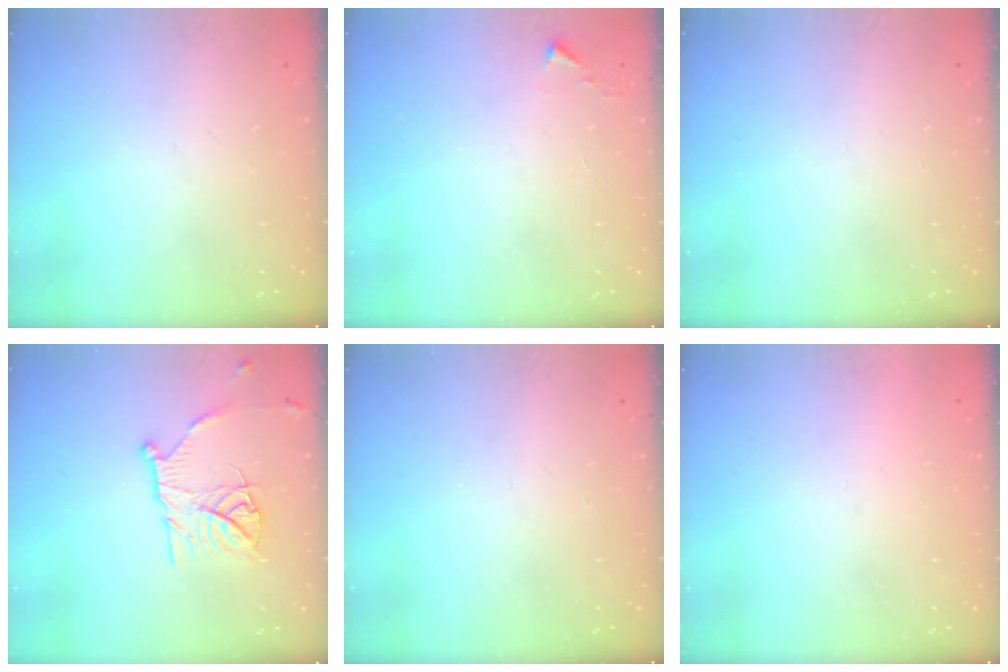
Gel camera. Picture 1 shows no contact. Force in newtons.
{"total": 2.7, "press": 2.7, "slide": 0.5}
{"total": 0.0}
{"total": 14.2, "press": 14.2, "slide": 1.2}
{"total": 0.0}
{"total": 1.5, "press": 1.5, "slide": 0.1}